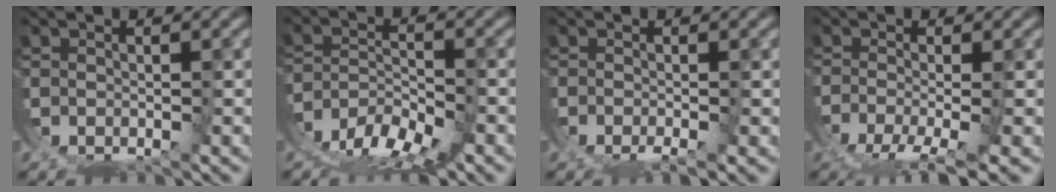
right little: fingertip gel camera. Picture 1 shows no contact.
{"total": 6.6, "force": [-3.4, 4.1, 3.8], "torque": [-0.049, -0.013, -0.065]}
{"total": 1.8, "force": [-1.1, -0.3, 1.4], "torque": [-0.003, 0.001, -0.019]}
{"total": 4.4, "force": [-3.1, -0.3, 3.2], "torque": [-0.043, -0.016, -0.042]}